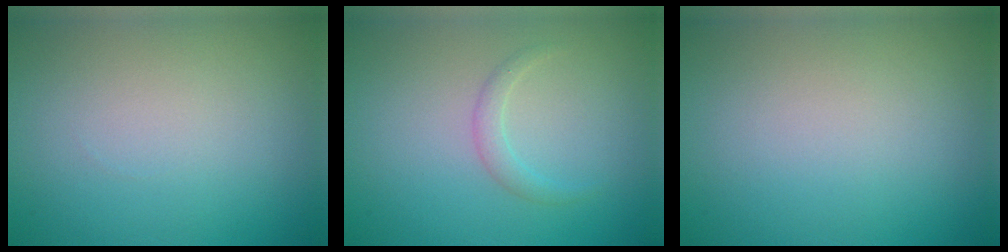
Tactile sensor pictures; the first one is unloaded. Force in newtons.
{"total": 1.2, "press": 1.2, "slide": 0.1}
{"total": 0.0}